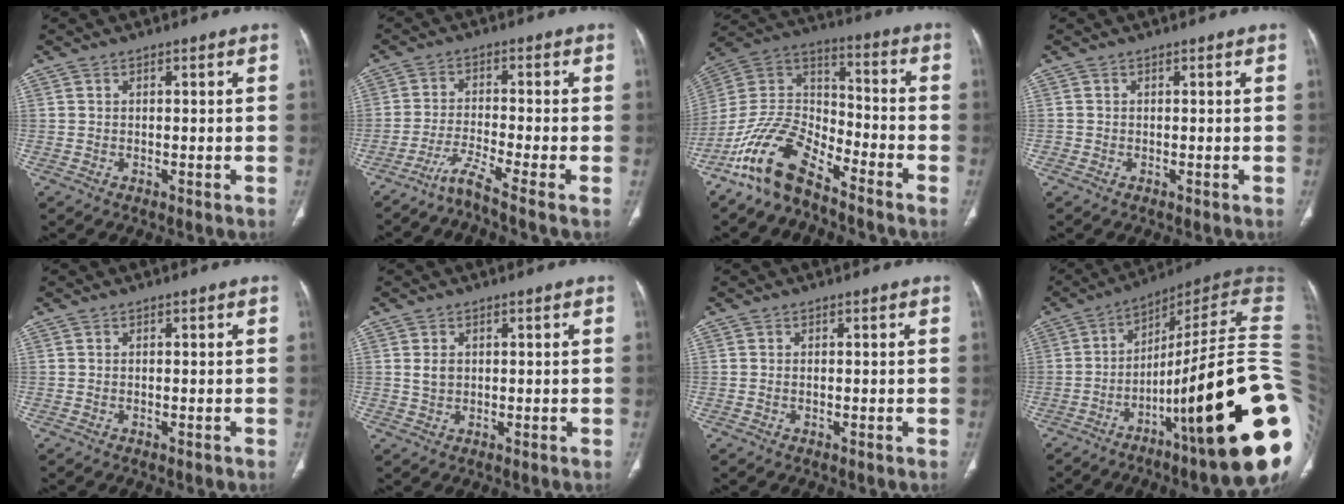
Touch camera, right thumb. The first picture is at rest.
{"total": 5.2, "force": [-4.0, -1.6, 2.9], "torque": [-0.080, 0.005, -0.085]}
{"total": 14.1, "force": [-10.6, 5.6, 7.4], "torque": [-0.134, 0.080, -0.210]}
{"total": 0.0}
{"total": 0.0}
{"total": 2.1, "force": [0.5, 1.7, 1.2], "torque": [-0.018, 0.001, 0.014]}
{"total": 0.0}
{"total": 32.4, "force": [-6.1, 5.6, 31.3], "torque": [-0.378, 0.026, -0.095]}